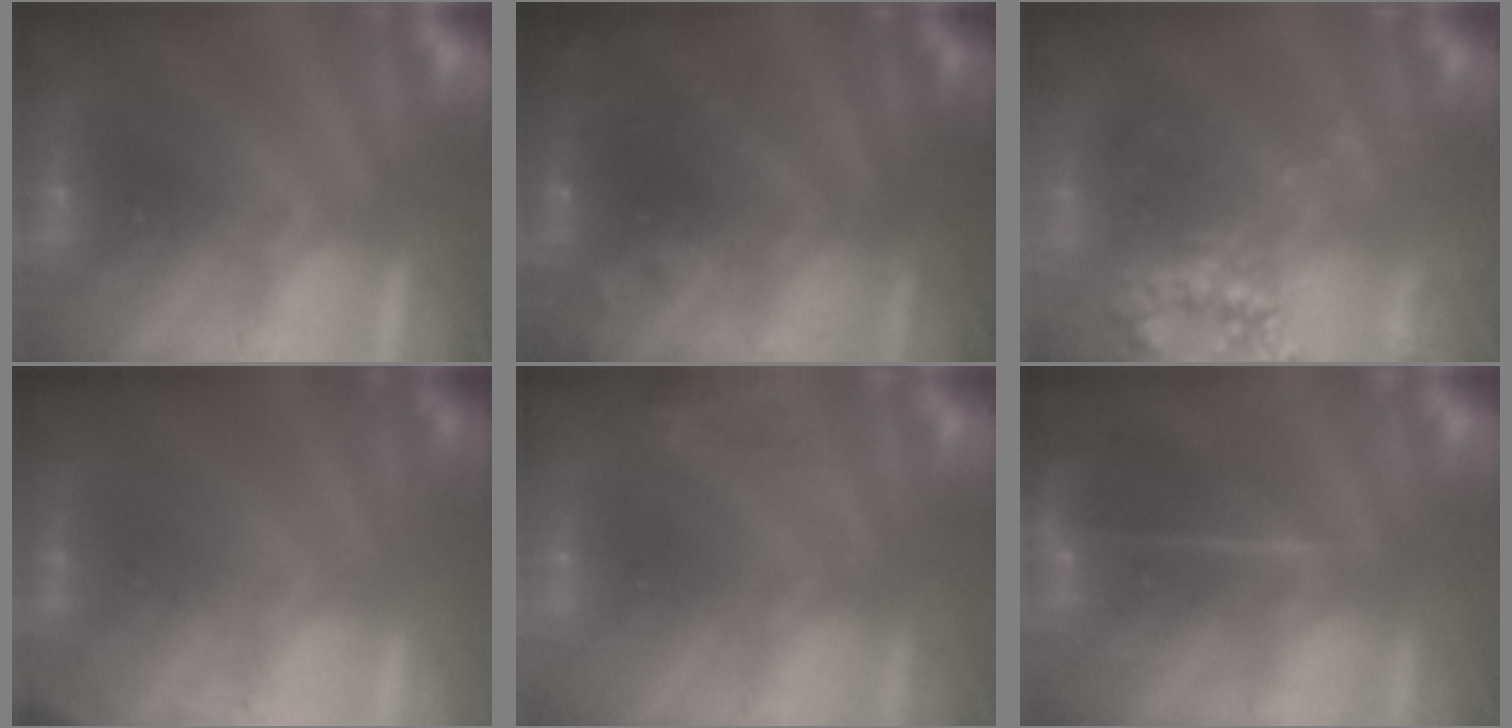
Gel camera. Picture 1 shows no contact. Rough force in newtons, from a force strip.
{"total": 6.6}
{"total": 8.2}
{"total": 2.0}
{"total": 7.0}
{"total": 7.8}